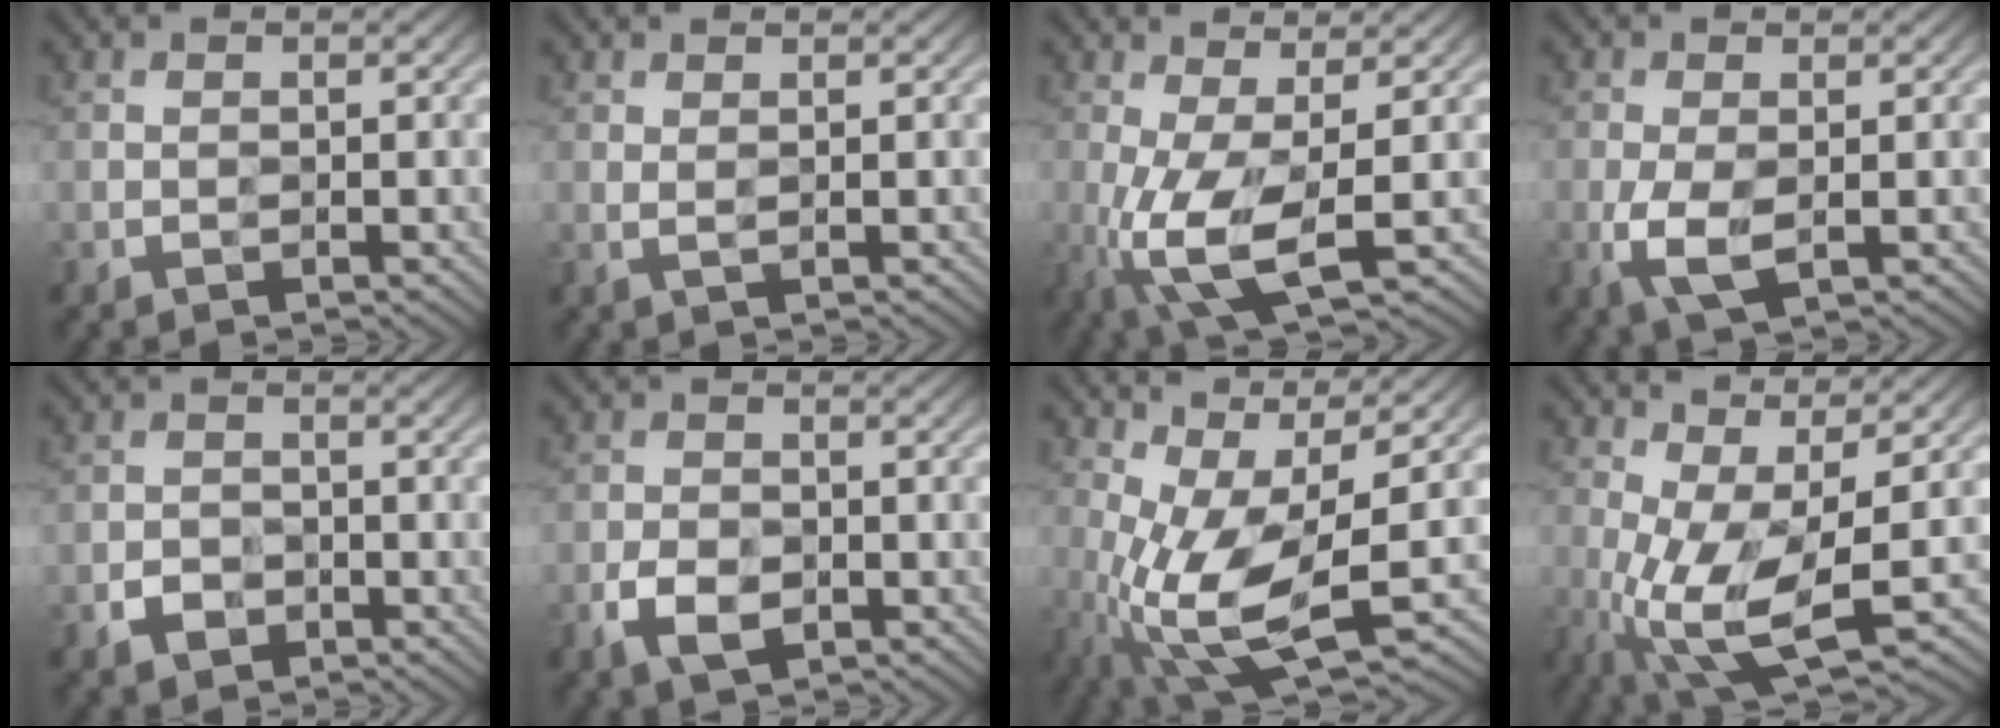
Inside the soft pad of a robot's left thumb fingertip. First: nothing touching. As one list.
[{"total": 0.9, "force": [0.8, -0.3, 0.4], "torque": [-0.010, 0.001, 0.016]}, {"total": 8.4, "force": [-2.4, 2.9, 7.5], "torque": [-0.184, -0.009, -0.043]}, {"total": 4.0, "force": [-1.2, 1.8, 3.3], "torque": [-0.090, -0.005, -0.021]}, {"total": 1.9, "force": [-1.5, 1.1, 0.1], "torque": [-0.001, 0.000, -0.030]}, {"total": 3.6, "force": [-1.9, 2.2, 2.1], "torque": [-0.047, -0.007, -0.040]}, {"total": 12.9, "force": [-1.9, 5.2, 11.7], "torque": [-0.251, -0.023, -0.022]}, {"total": 11.8, "force": [-1.3, 4.7, 10.7], "torque": [-0.226, -0.013, -0.017]}]